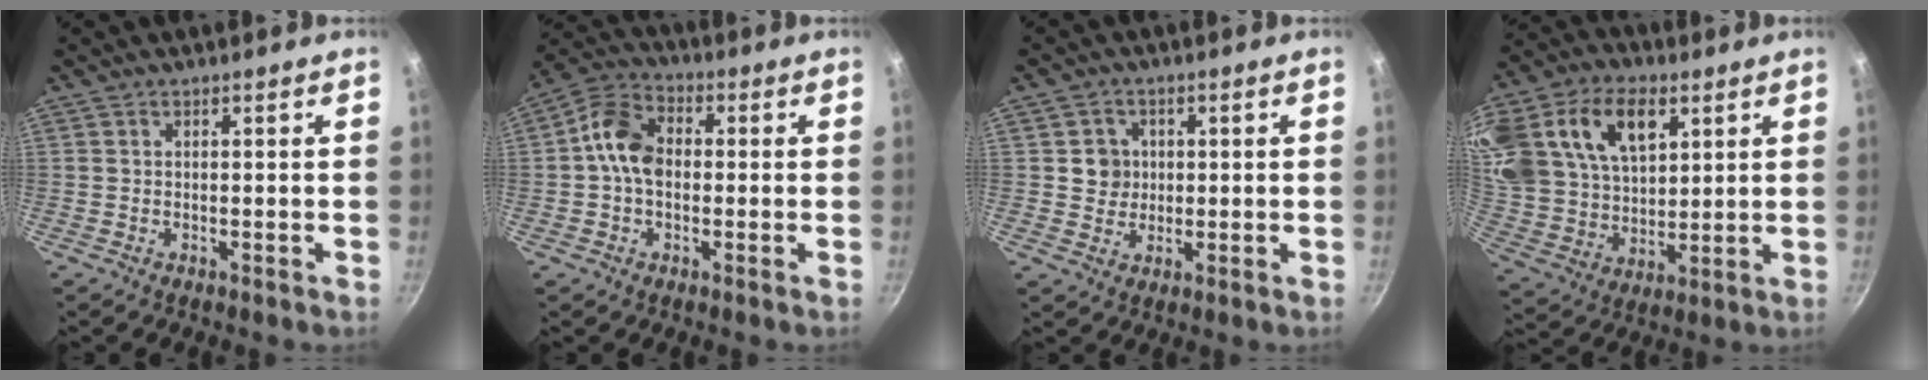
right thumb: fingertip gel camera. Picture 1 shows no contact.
{"total": 9.1, "force": [-0.1, 6.6, 6.2], "torque": [-0.092, 0.025, -0.020]}
{"total": 4.5, "force": [0.7, 4.3, 1.2], "torque": [0.009, 0.003, 0.008]}
{"total": 27.9, "force": [11.1, 18.4, 17.8], "torque": [-0.388, 0.034, 0.207]}